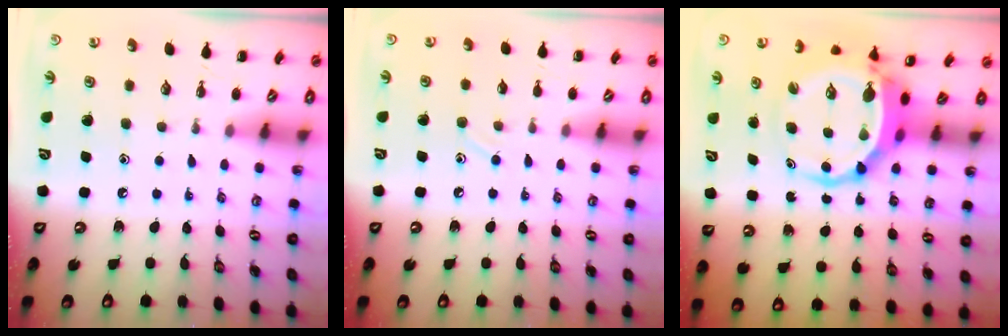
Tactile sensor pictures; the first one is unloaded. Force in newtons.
{"total": 6.7, "press": 6.3, "slide": 2.3}
{"total": 7.3, "press": 7.1, "slide": 1.8}